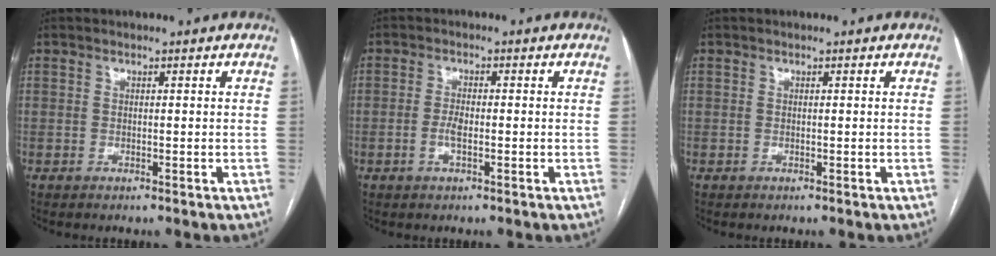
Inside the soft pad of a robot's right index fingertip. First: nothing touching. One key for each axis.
{"total": 2.6, "fx": -0.7, "fy": 0.8, "fz": 2.4, "tx": -0.051, "ty": 0.001, "tz": -0.014}
{"total": 0.0}